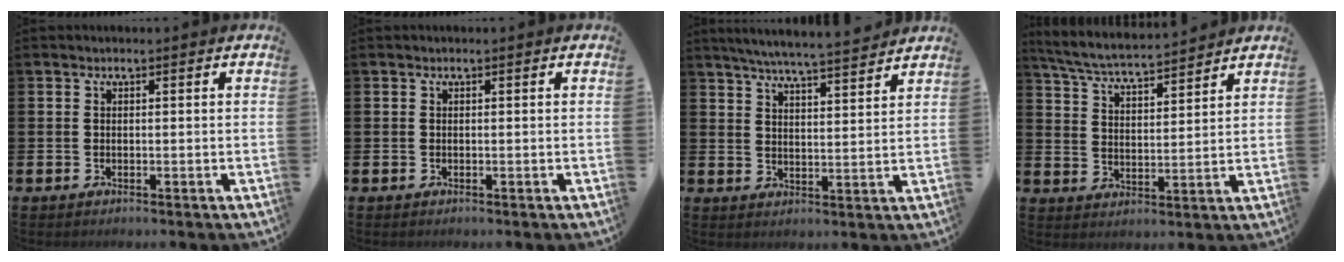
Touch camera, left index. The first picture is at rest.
{"total": 0.0}
{"total": 5.8, "force": [5.6, -0.4, 1.4], "torque": [-0.042, -0.039, 0.097]}
{"total": 5.6, "force": [5.4, 0.3, 1.2], "torque": [-0.047, -0.037, 0.094]}